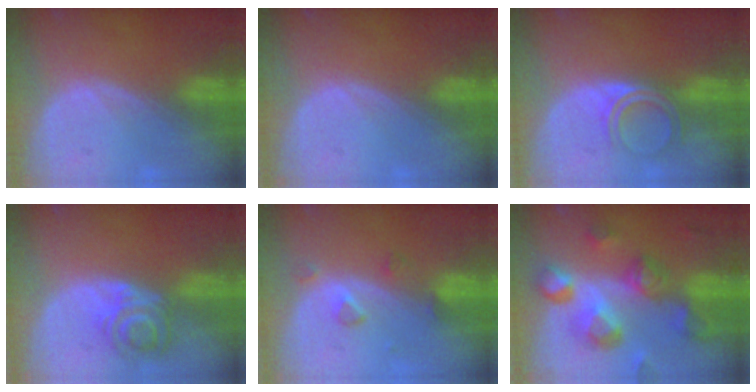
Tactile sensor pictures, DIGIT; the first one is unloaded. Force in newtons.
{"total": 0.0}
{"total": 4.8, "press": 4.0, "slide": 2.6}
{"total": 5.6, "press": 5.3, "slide": 1.8}
{"total": 3.0, "press": 2.8, "slide": 0.9}
{"total": 11.1, "press": 10.0, "slide": 4.9}